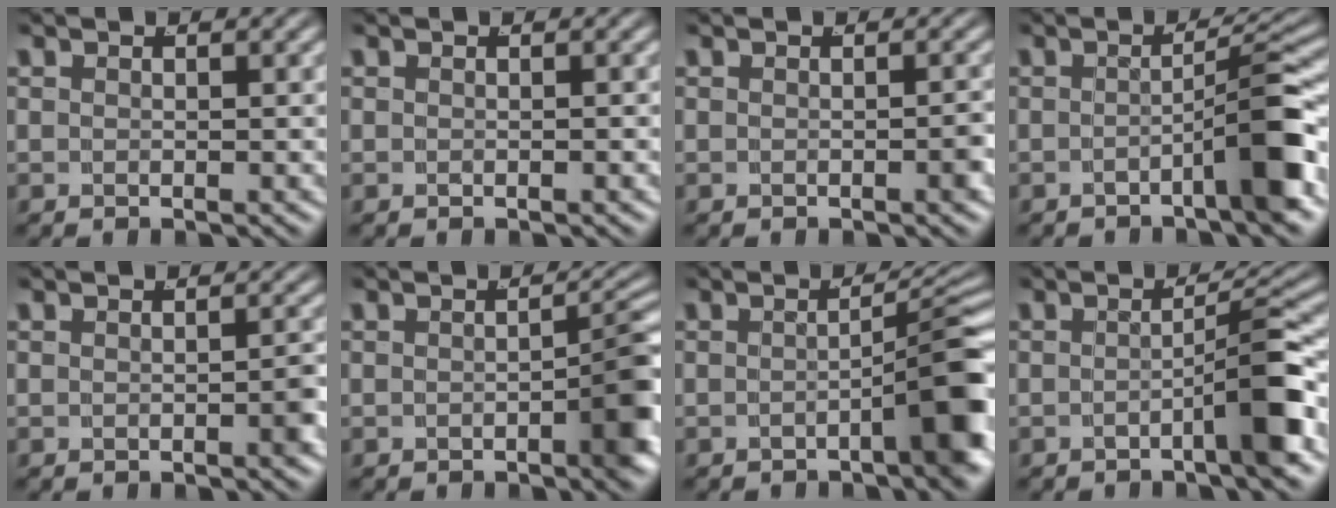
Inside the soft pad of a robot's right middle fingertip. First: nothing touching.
{"total": 0.0}
{"total": 0.7, "force": [-0.4, 0.0, 0.6], "torque": [-0.008, 0.004, -0.009]}
{"total": 4.9, "force": [-2.1, 0.3, 4.4], "torque": [-0.055, 0.015, -0.038]}
{"total": 1.0, "force": [-0.6, 0.1, 0.8], "torque": [-0.012, 0.003, -0.012]}
{"total": 3.8, "force": [-1.3, 0.9, 3.5], "torque": [-0.037, 0.003, -0.023]}
{"total": 5.4, "force": [-2.0, 0.9, 5.0], "torque": [-0.059, 0.010, -0.035]}
{"total": 4.4, "force": [-1.9, 0.2, 3.9], "torque": [-0.047, 0.014, -0.035]}